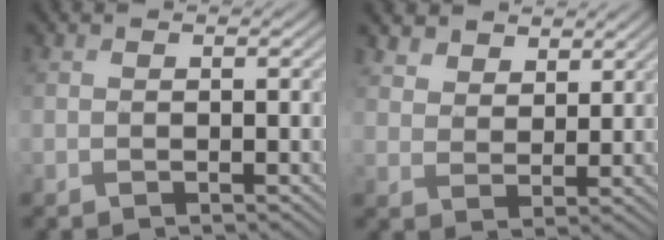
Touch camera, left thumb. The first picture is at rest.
{"total": 5.1, "force": [3.8, 2.8, 1.9], "torque": [-0.049, -0.003, 0.085]}